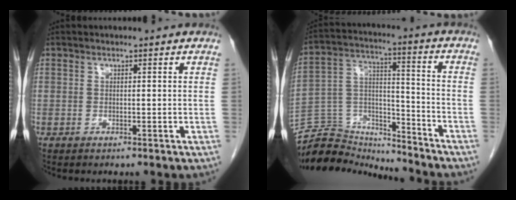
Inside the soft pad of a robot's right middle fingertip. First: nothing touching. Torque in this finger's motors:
{"motor_torque": [0.81, -1.33, 0.21, 0.01]}